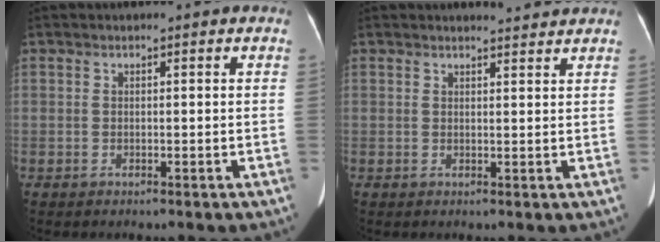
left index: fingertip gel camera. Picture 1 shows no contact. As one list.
[{"total": 2.9, "force": [2.9, 0.0, 0.3], "torque": [-0.009, 0.003, 0.036]}]